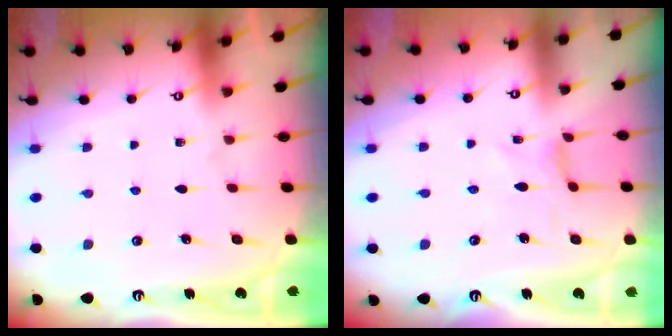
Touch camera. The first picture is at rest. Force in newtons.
{"total": 0.8, "press": 0.8, "slide": 0.2}